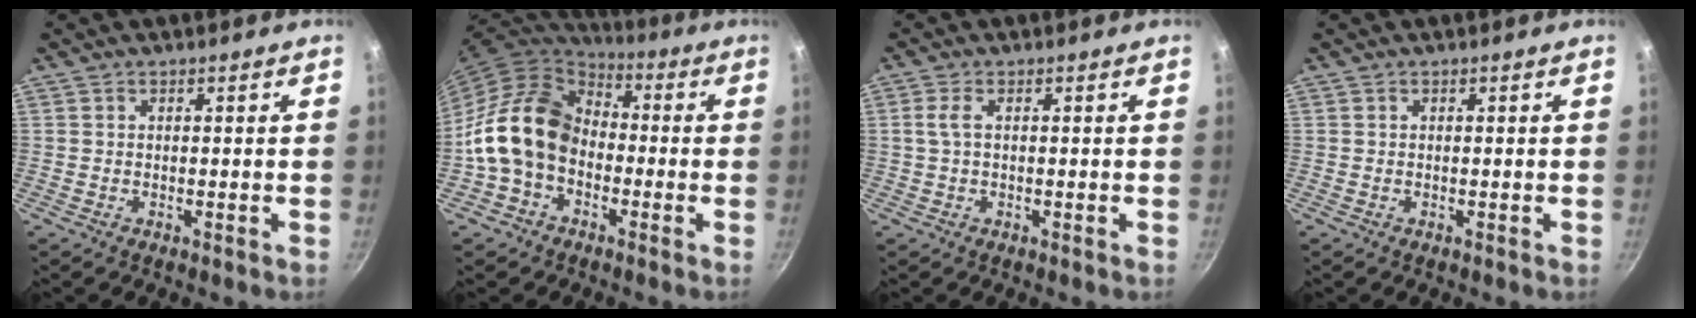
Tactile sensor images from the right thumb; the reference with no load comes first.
{"total": 15.9, "force": [-2.8, 12.0, 10.1], "torque": [-0.156, 0.046, -0.070]}
{"total": 2.5, "force": [0.3, 1.1, 2.2], "torque": [-0.053, 0.006, 0.004]}
{"total": 0.0}